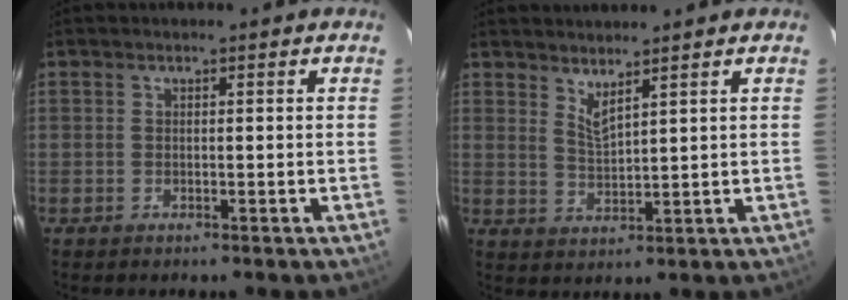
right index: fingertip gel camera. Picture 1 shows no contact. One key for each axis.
{"total": 3.5, "fx": 3.0, "fy": 0.2, "fz": 1.9, "tx": -0.035, "ty": -0.010, "tz": 0.052}